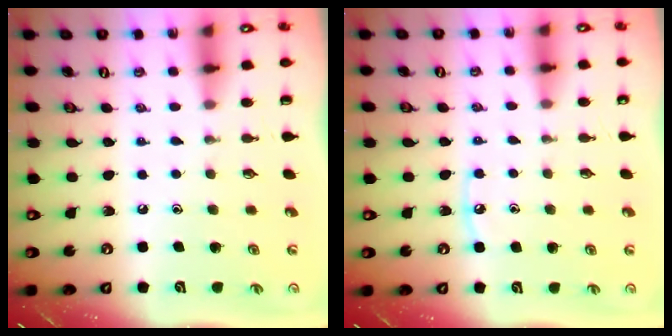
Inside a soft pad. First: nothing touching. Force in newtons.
{"total": 4.4, "press": 4.3, "slide": 0.6}